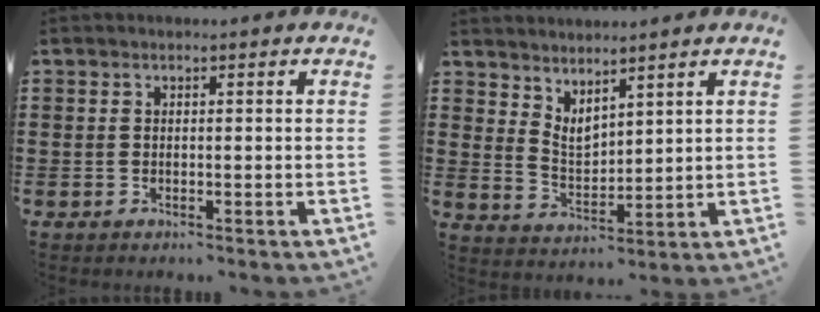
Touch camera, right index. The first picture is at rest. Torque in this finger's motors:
{"motor_torque": [-0.02, 0.04, 0.07, 0.05]}